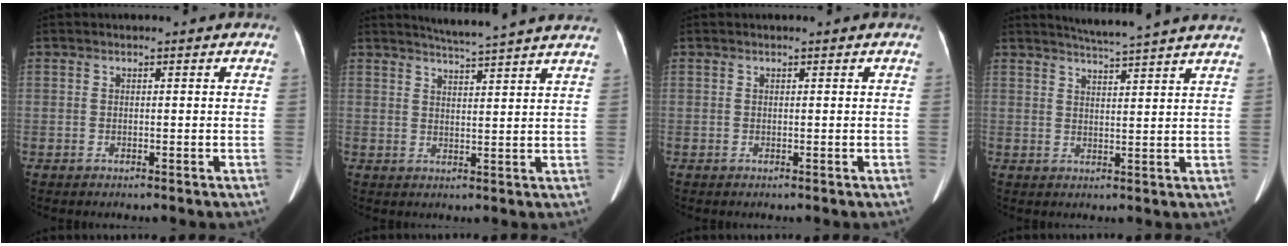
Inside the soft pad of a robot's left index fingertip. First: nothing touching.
{"total": 10.3, "force": [9.5, -1.2, 3.8], "torque": [-0.061, -0.001, 0.115]}
{"total": 0.0}
{"total": 10.6, "force": [9.8, -1.2, 4.0], "torque": [-0.067, 0.001, 0.119]}